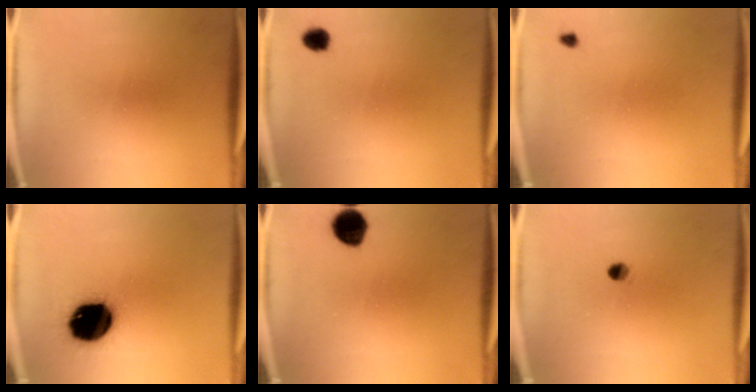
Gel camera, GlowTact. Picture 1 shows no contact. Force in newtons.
{"total": 2.4}
{"total": 0.7}
{"total": 19.7}
{"total": 7.8}
{"total": 2.0}